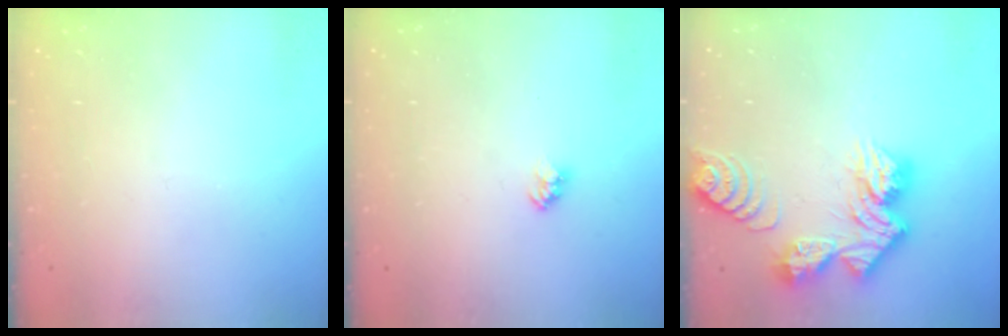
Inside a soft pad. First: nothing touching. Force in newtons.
{"total": 2.4, "press": 2.4, "slide": 0.2}
{"total": 14.7, "press": 14.7, "slide": 1.3}